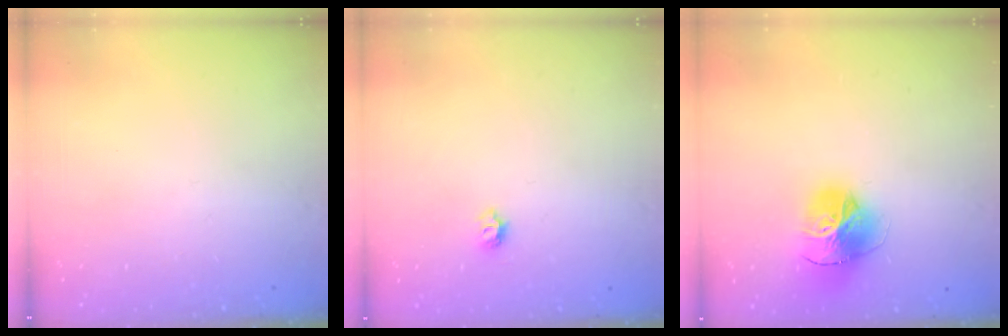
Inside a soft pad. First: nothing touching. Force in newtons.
{"total": 5.5, "press": 5.5, "slide": 0.5}
{"total": 17.3, "press": 17.2, "slide": 1.8}